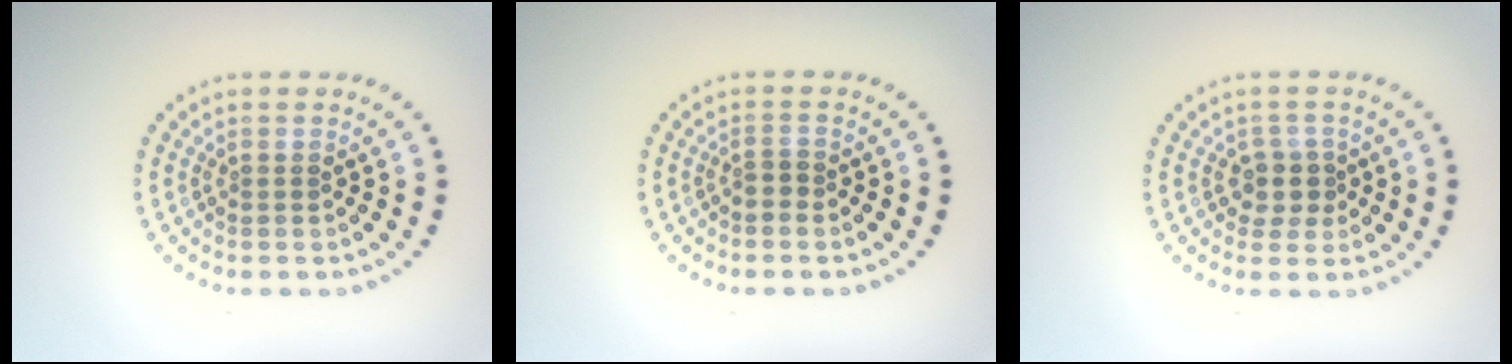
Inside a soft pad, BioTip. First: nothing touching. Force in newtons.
{"total": 1.2, "press": 0.9, "slide": 0.8}
{"total": 2.2, "press": 1.9, "slide": 1.1}